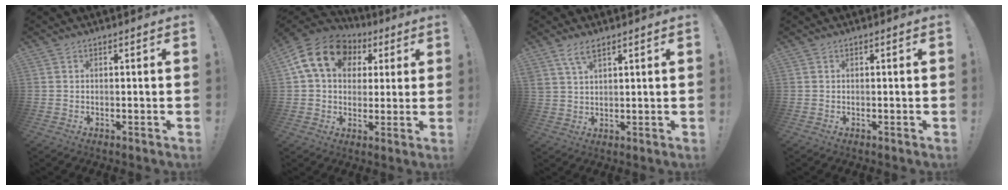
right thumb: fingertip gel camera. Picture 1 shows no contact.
{"total": 17.2, "force": [5.8, 12.6, 10.2], "torque": [-0.165, -0.004, 0.109]}
{"total": 5.2, "force": [3.4, 2.2, 3.3], "torque": [-0.066, -0.009, 0.065]}
{"total": 0.0}